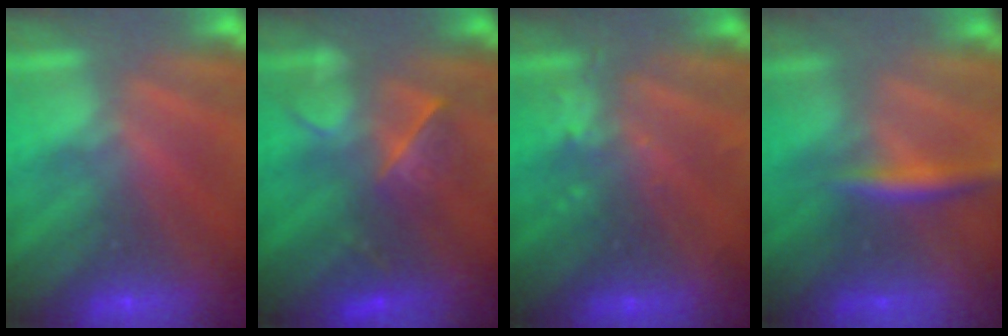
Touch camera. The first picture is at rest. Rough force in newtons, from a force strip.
{"total": 2.6}
{"total": 2.5}
{"total": 3.0}